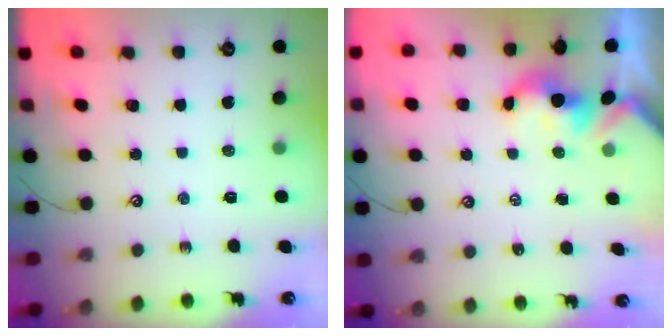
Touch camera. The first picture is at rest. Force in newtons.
{"total": 1.6, "press": 1.6, "slide": 0.2}